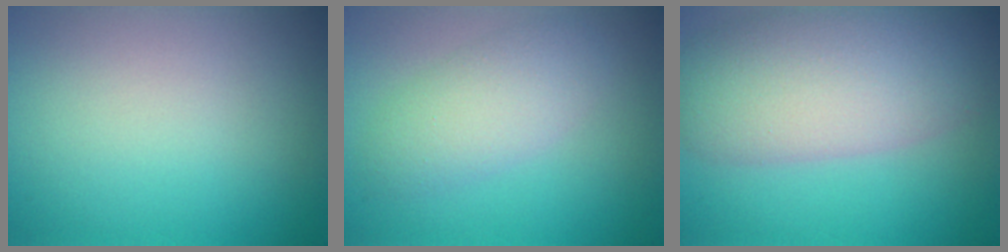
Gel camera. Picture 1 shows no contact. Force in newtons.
{"total": 3.8, "press": 3.8, "slide": 0.1}
{"total": 9.4, "press": 9.4, "slide": 0.7}